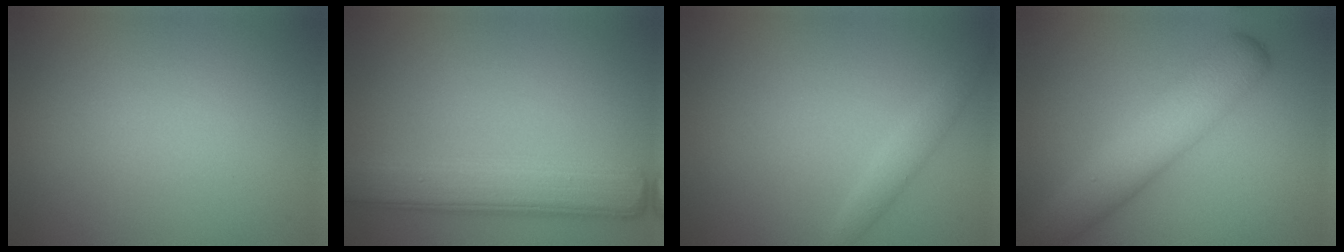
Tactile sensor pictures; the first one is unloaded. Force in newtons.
{"total": 5.8, "press": 5.8, "slide": 0.1}
{"total": 1.5, "press": 1.5, "slide": 0.1}
{"total": 5.6, "press": 5.6, "slide": 0.2}